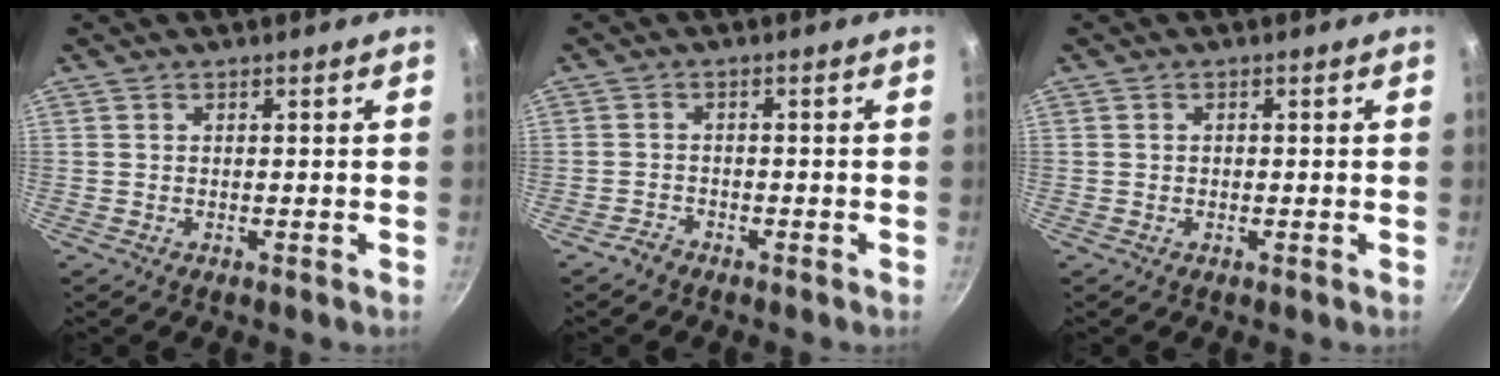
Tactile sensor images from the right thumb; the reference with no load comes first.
{"total": 1.6, "force": [-1.4, 0.8, 0.2], "torque": [-0.003, 0.017, -0.026]}
{"total": 0.6, "force": [-0.1, 0.5, 0.2], "torque": [-0.002, 0.002, -0.002]}